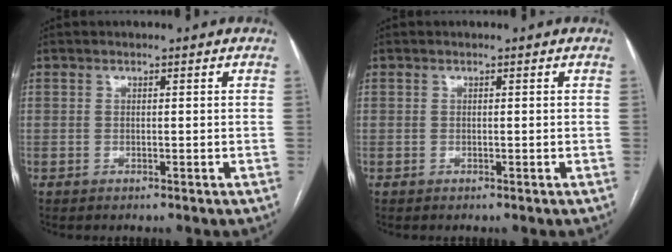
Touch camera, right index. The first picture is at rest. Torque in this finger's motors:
{"motor_torque": [0.00, 0.00, 0.00, 0.00]}